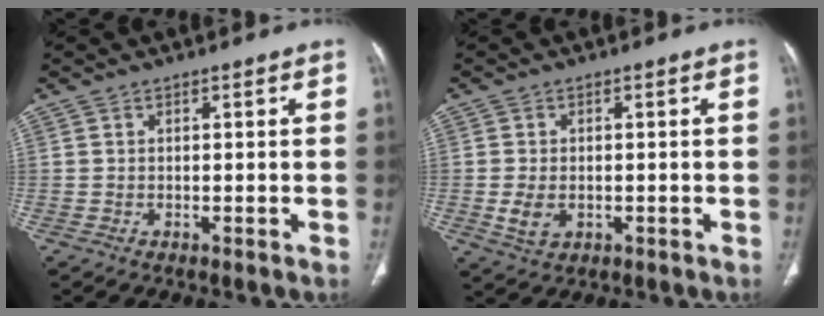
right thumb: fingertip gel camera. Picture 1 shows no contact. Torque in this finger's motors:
{"motor_torque": [-0.15, 0.34, 0.42, 0.33, 0.13]}